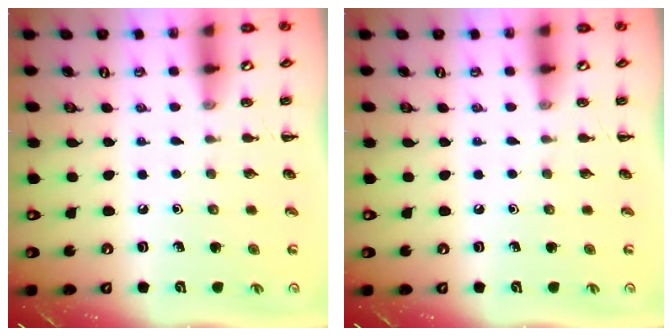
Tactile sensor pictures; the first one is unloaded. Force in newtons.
{"total": 0.0}